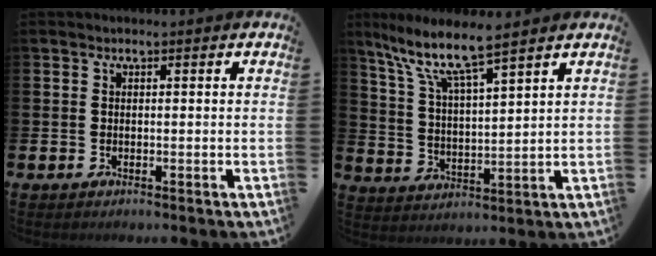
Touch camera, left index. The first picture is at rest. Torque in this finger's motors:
{"motor_torque": [0.80, -0.81, 0.78, 0.21]}